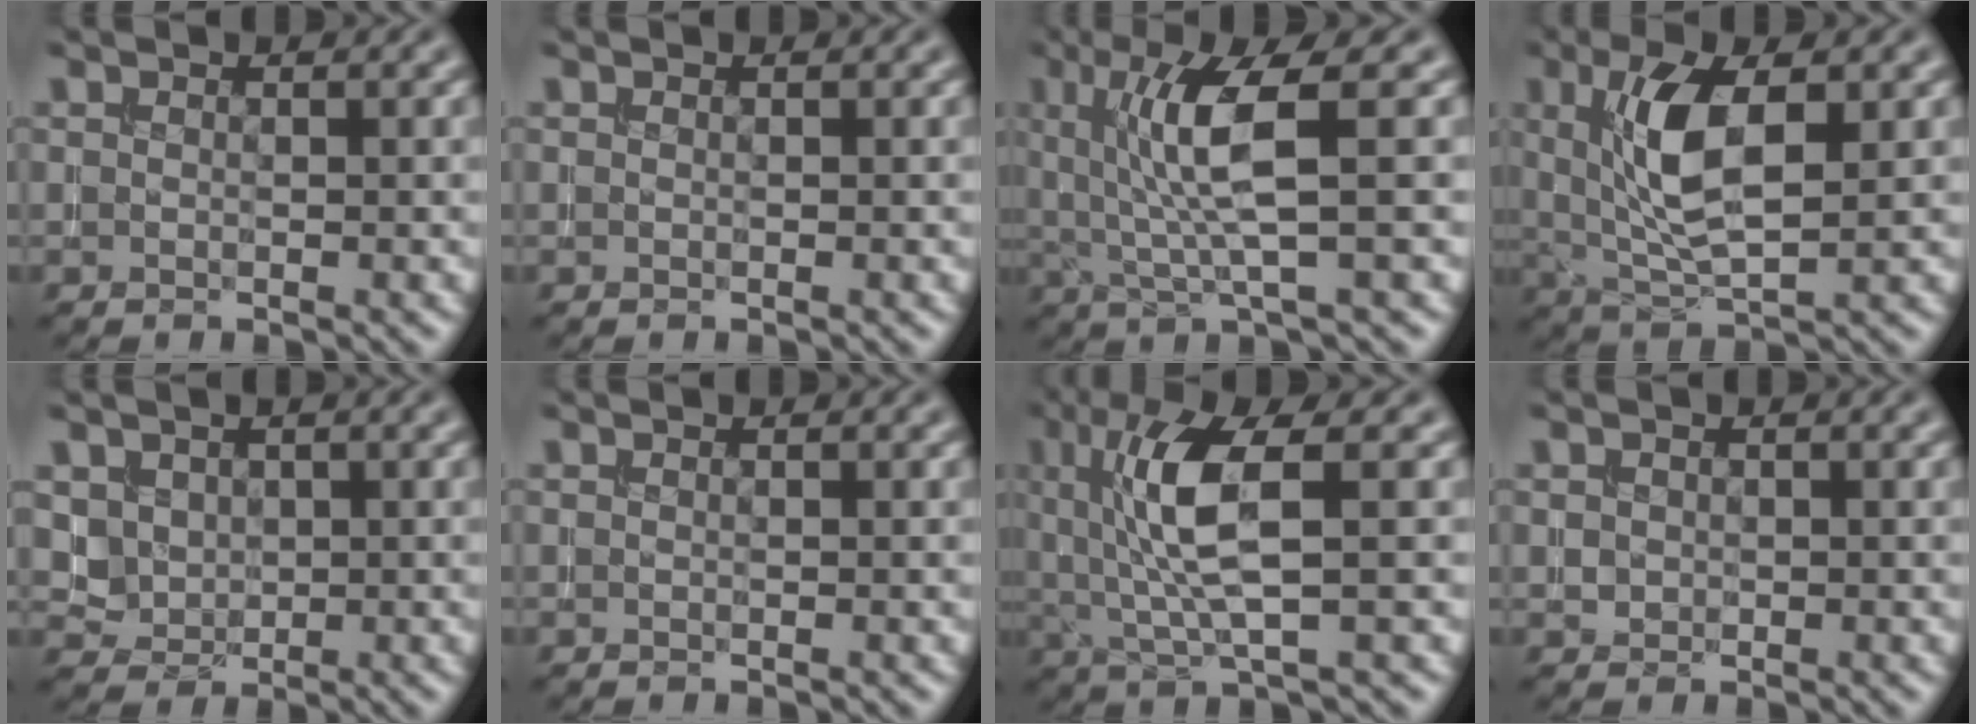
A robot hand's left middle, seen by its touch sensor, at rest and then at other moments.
{"total": 0.0}
{"total": 6.0, "force": [1.0, 0.9, 5.9], "torque": [-0.120, 0.000, 0.025]}
{"total": 6.8, "force": [1.5, 2.7, 6.0], "torque": [-0.120, 0.001, 0.032]}
{"total": 2.1, "force": [0.8, 1.9, 0.5], "torque": [-0.019, -0.009, 0.025]}
{"total": 0.0}
{"total": 6.7, "force": [1.2, 1.5, 6.4], "torque": [-0.133, 0.001, 0.028]}
{"total": 0.7, "force": [0.1, 0.7, 0.0], "torque": [0.004, -0.002, 0.004]}